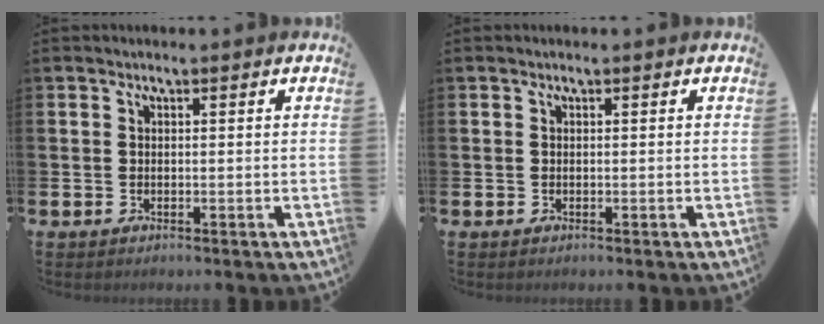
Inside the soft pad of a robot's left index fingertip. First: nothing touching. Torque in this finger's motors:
{"motor_torque": [0.00, 0.00, 0.00, 0.00]}